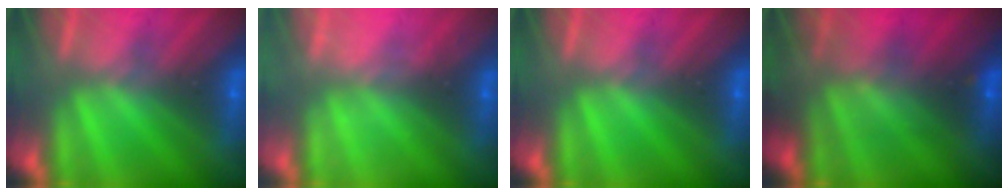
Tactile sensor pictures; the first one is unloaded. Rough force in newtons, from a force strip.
{"total": 2.2}
{"total": 0.0}
{"total": 7.6}